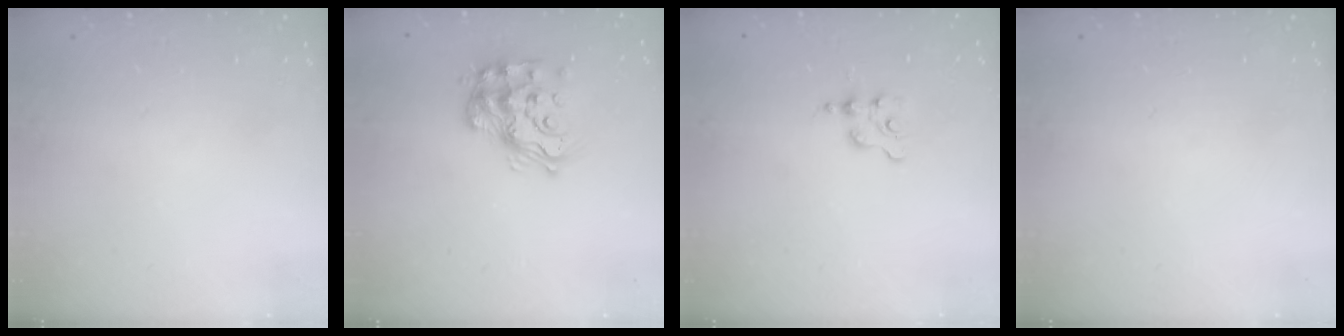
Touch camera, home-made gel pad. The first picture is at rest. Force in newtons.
{"total": 15.4, "press": 15.4, "slide": 1.0}
{"total": 2.0, "press": 2.0, "slide": 0.2}
{"total": 0.0}